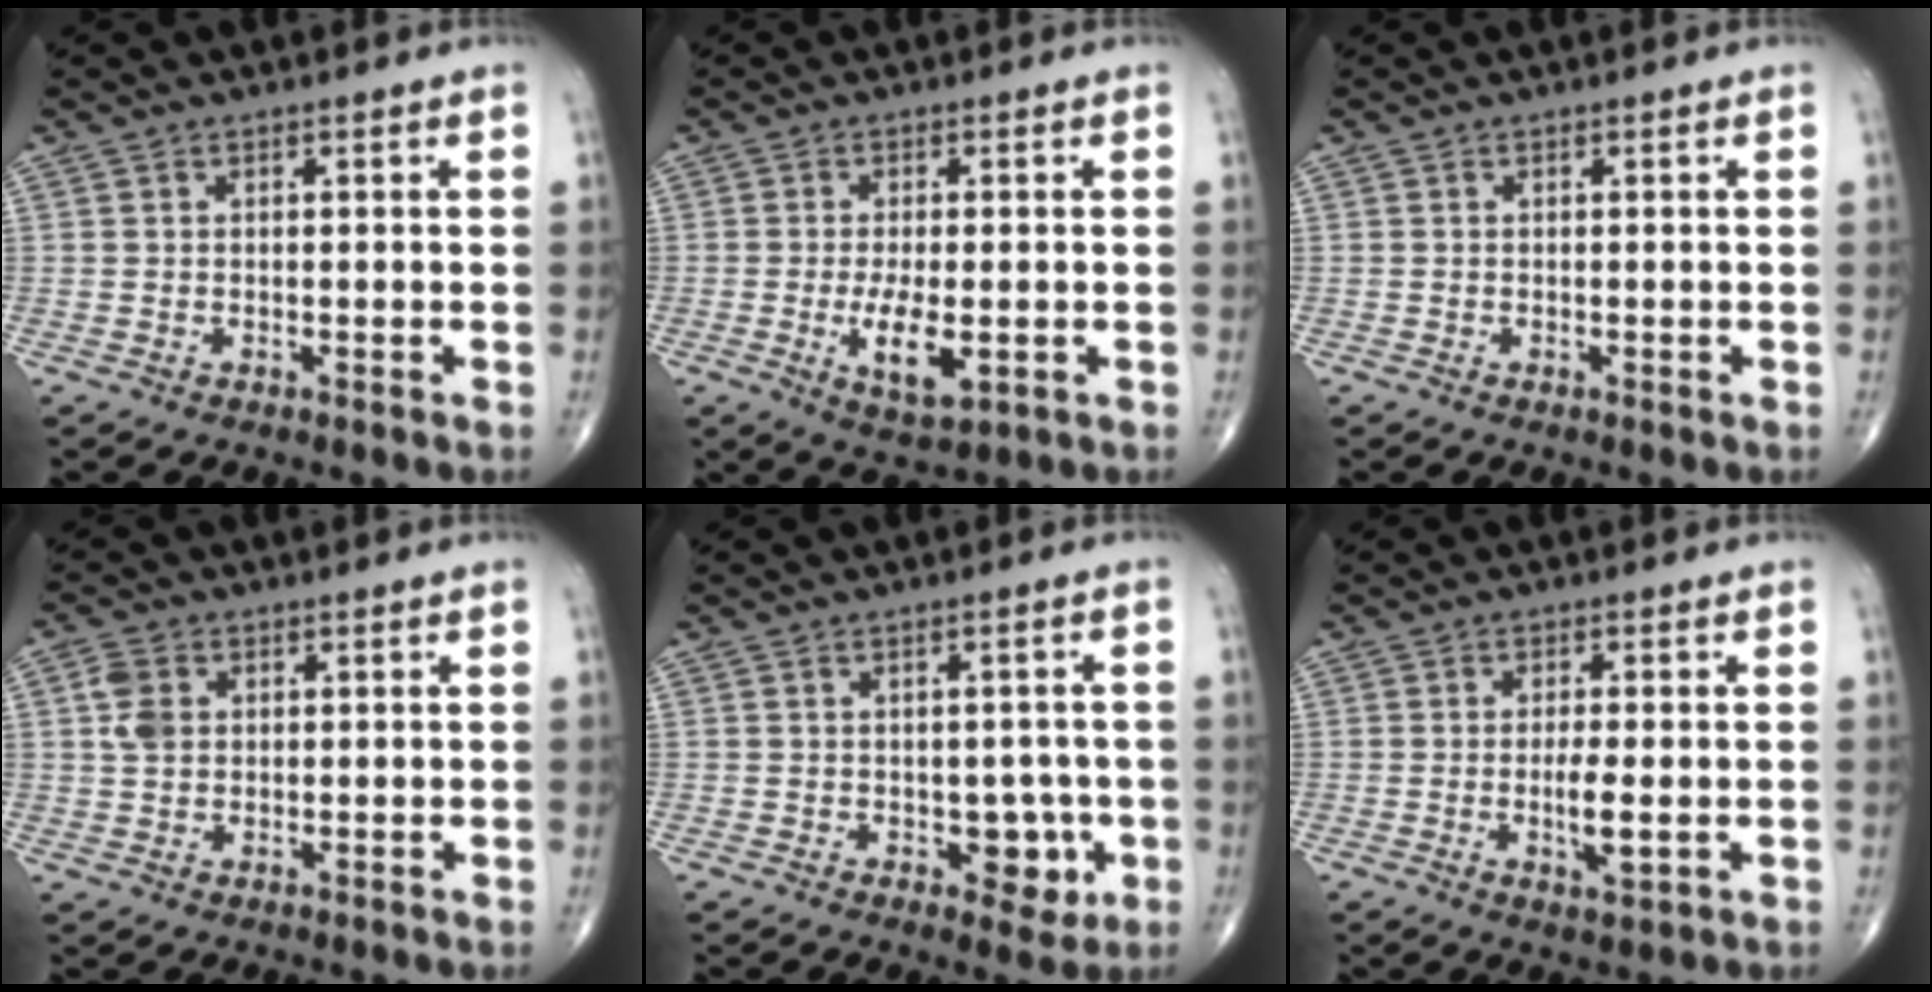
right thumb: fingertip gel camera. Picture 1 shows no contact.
{"total": 7.0, "force": [-1.6, 2.8, 6.3], "torque": [-0.112, -0.014, -0.021]}
{"total": 0.0}
{"total": 4.2, "force": [1.0, 3.1, 2.7], "torque": [-0.047, 0.002, 0.017]}
{"total": 5.5, "force": [-1.4, 3.6, 4.0], "torque": [-0.013, 0.003, -0.014]}
{"total": 4.8, "force": [-0.8, 1.2, 4.6], "torque": [-0.085, -0.010, -0.013]}